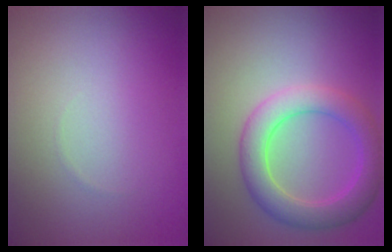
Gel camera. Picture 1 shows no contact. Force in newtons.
{"total": 4.6, "press": 4.6, "slide": 0.2}